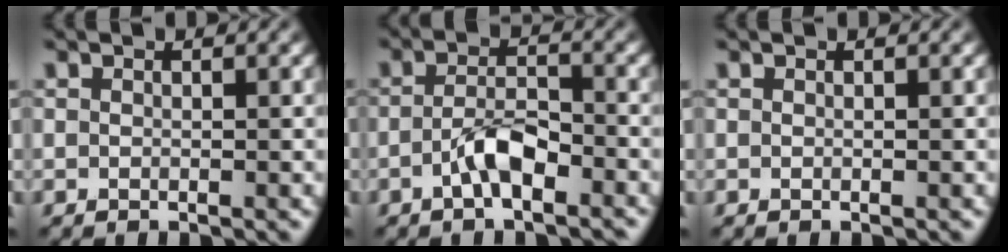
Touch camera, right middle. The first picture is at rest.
{"total": 3.2, "force": [-1.7, 1.2, 2.5], "torque": [-0.048, 0.008, -0.035]}
{"total": 0.0}